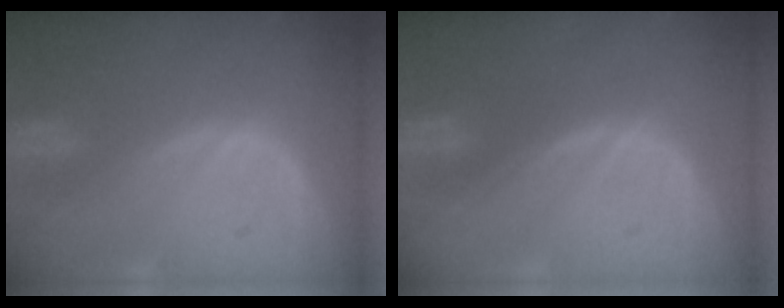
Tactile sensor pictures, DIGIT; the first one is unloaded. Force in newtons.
{"total": 0.0}